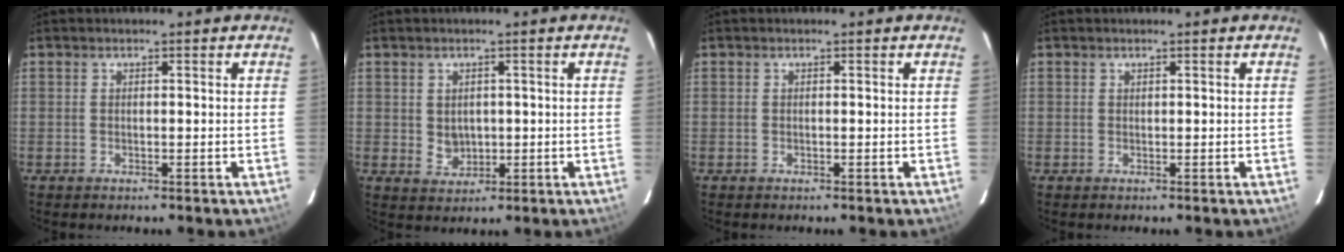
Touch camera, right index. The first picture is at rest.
{"total": 3.3, "force": [0.3, 3.0, 1.4], "torque": [-0.025, 0.000, 0.014]}
{"total": 0.0}
{"total": 0.0}